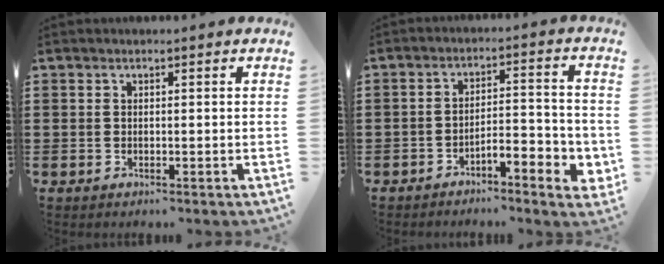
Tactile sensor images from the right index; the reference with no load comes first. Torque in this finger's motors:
{"motor_torque": [0.69, -0.52, 0.31, 0.05]}